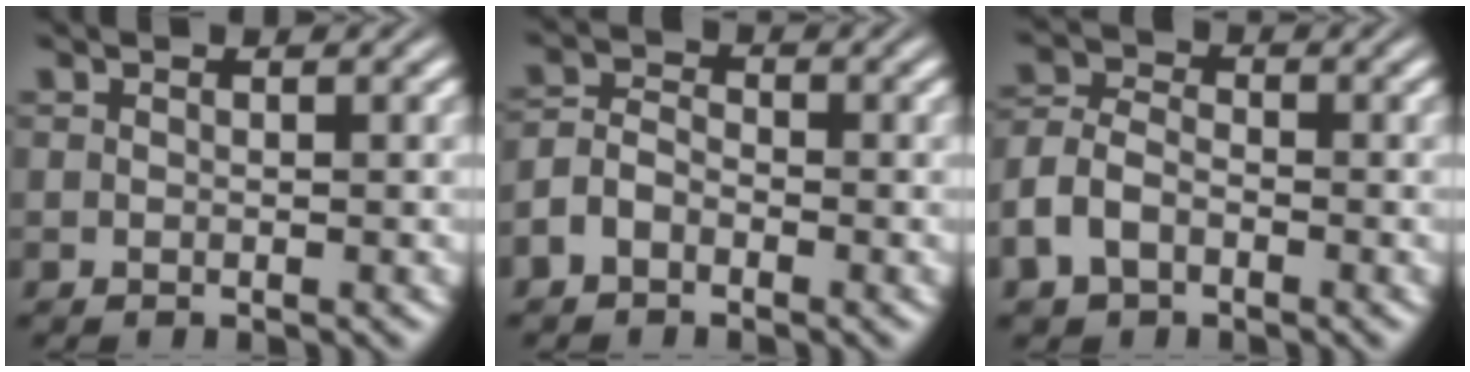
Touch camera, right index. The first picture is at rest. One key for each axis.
{"total": 2.5, "fx": -1.3, "fy": 1.8, "fz": 1.2, "tx": -0.020, "ty": -0.014, "tz": -0.020}
{"total": 3.5, "fx": -1.5, "fy": 2.6, "fz": 1.7, "tx": -0.044, "ty": -0.017, "tz": -0.020}